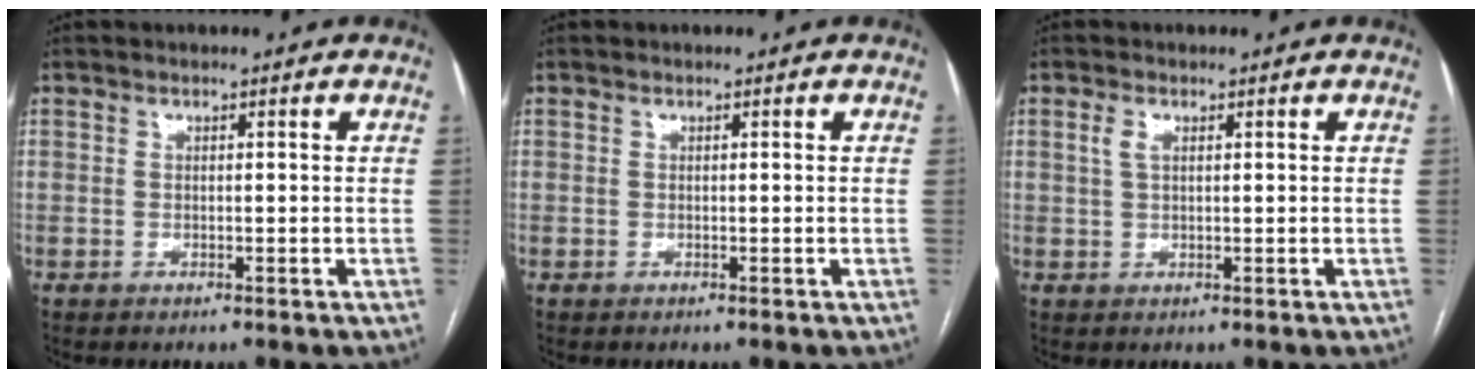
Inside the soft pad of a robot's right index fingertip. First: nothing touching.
{"total": 0.0}
{"total": 1.8, "force": [0.7, 0.8, 1.4], "torque": [-0.033, 0.008, 0.017]}